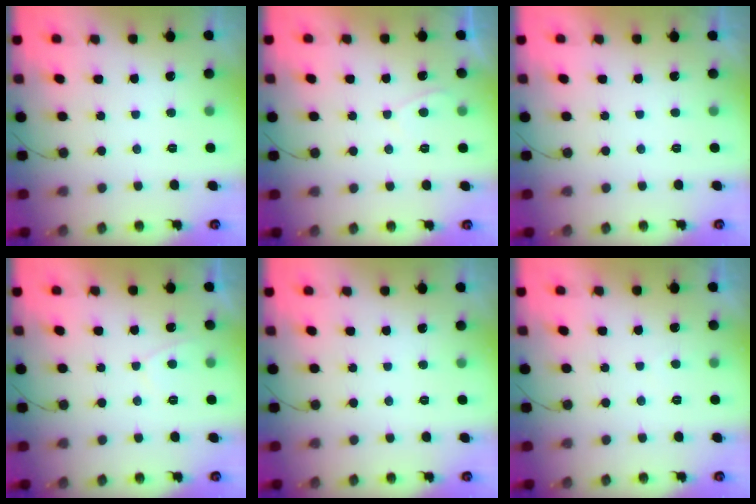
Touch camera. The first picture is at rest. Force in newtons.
{"total": 0.7, "press": 0.6, "slide": 0.5}
{"total": 2.2, "press": 2.1, "slide": 0.4}
{"total": 2.5, "press": 2.4, "slide": 0.7}
{"total": 0.0}
{"total": 0.6, "press": 0.3, "slide": 0.5}